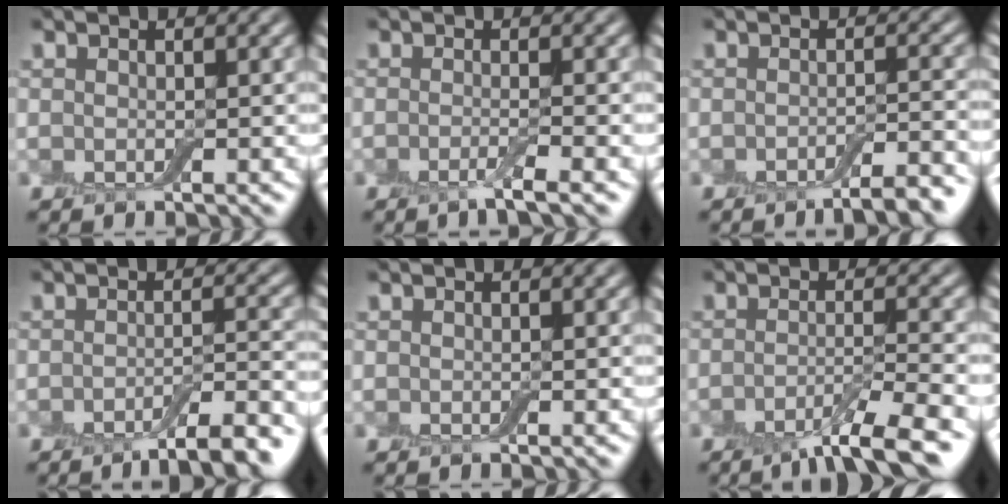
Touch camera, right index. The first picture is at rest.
{"total": 1.9, "force": [-0.9, 0.3, 1.7], "torque": [-0.021, -0.002, -0.024]}
{"total": 4.1, "force": [-2.8, 0.9, 2.9], "torque": [-0.032, 0.003, -0.042]}
{"total": 6.2, "force": [-3.9, 1.5, 4.5], "torque": [-0.058, 0.003, -0.061]}
{"total": 0.0}
{"total": 6.0, "force": [-3.7, 1.3, 4.6], "torque": [-0.063, -0.003, -0.063]}